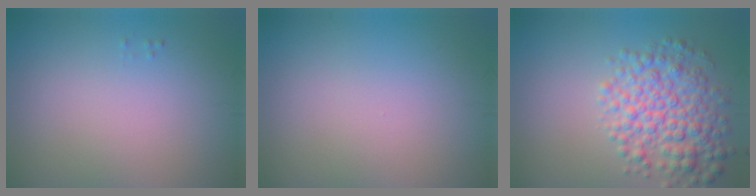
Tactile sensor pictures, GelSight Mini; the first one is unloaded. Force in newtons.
{"total": 0.0}
{"total": 6.0, "press": 6.0, "slide": 0.0}